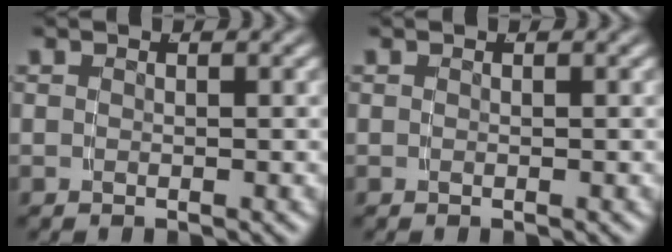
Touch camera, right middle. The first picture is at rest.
{"total": 0.0}